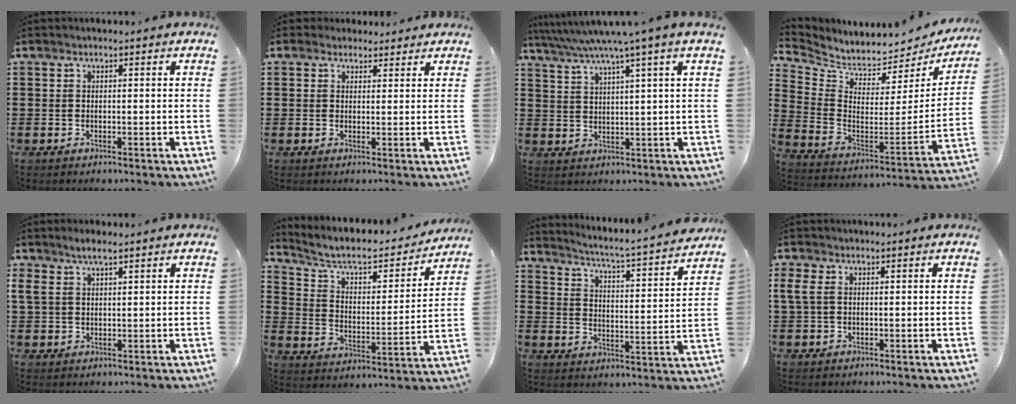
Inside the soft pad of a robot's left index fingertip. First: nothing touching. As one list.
[{"total": 2.3, "force": [1.8, 1.5, 0.1], "torque": [-0.001, 0.003, 0.032]}, {"total": 5.1, "force": [3.8, -0.8, 3.2], "torque": [-0.075, -0.016, 0.062]}, {"total": 4.0, "force": [3.8, 1.0, 0.7], "torque": [-0.043, -0.053, 0.062]}, {"total": 3.2, "force": [2.0, 1.4, 2.1], "torque": [-0.046, 0.007, 0.035]}, {"total": 6.3, "force": [5.3, 1.9, 2.8], "torque": [-0.079, -0.033, 0.085]}, {"total": 4.1, "force": [3.7, -0.9, 1.4], "torque": [-0.048, -0.042, 0.051]}, {"total": 2.7, "force": [0.2, 1.8, 2.0], "torque": [-0.058, 0.003, -0.001]}]